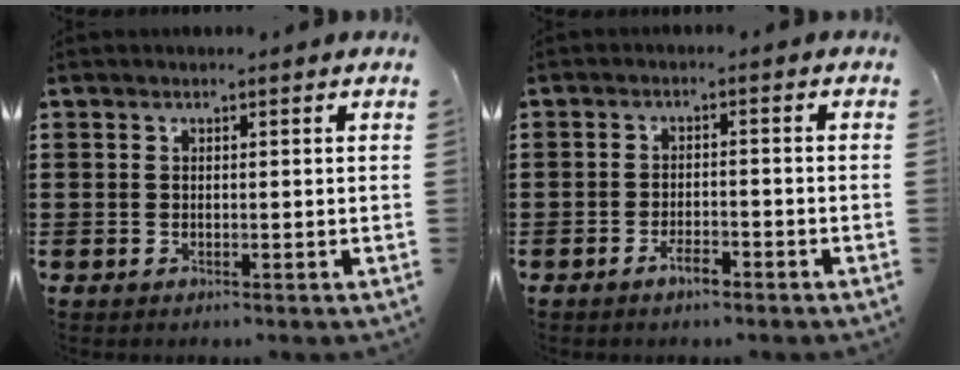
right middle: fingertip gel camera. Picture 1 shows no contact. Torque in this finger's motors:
{"motor_torque": [1.11, -0.12, 0.11, 0.04]}